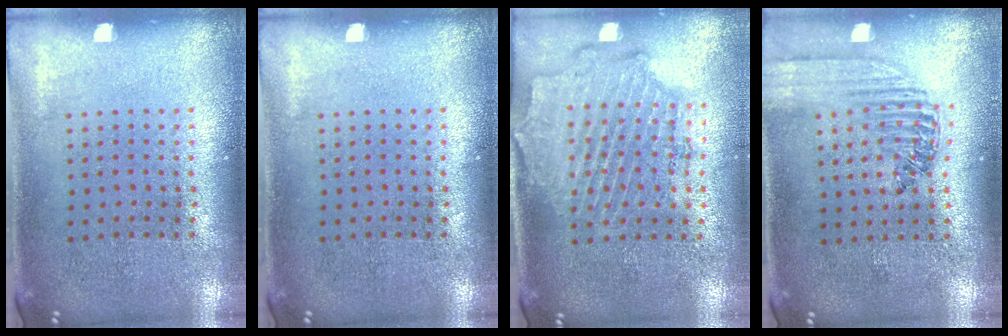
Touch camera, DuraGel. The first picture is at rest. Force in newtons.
{"total": 0.0}
{"total": 1.9, "press": 1.7, "slide": 0.8}
{"total": 1.5, "press": 1.3, "slide": 0.7}